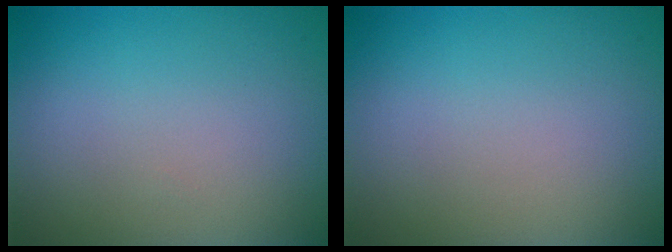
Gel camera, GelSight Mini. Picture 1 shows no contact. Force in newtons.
{"total": 0.0}